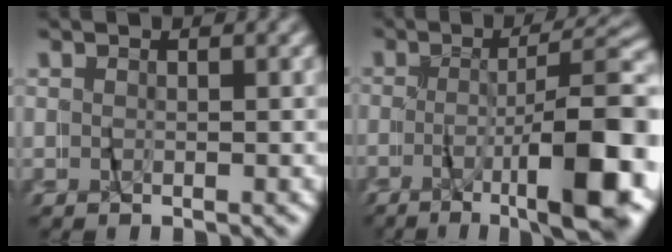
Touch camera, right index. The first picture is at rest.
{"total": 11.5, "force": [-4.3, 2.6, 10.3], "torque": [-0.128, 0.005, -0.065]}